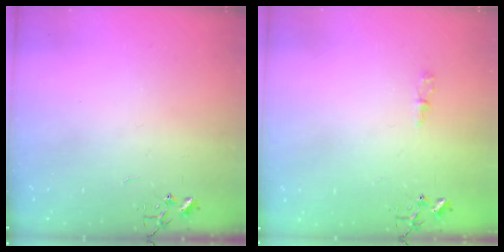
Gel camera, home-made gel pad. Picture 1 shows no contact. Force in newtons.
{"total": 3.5, "press": 3.5, "slide": 0.5}